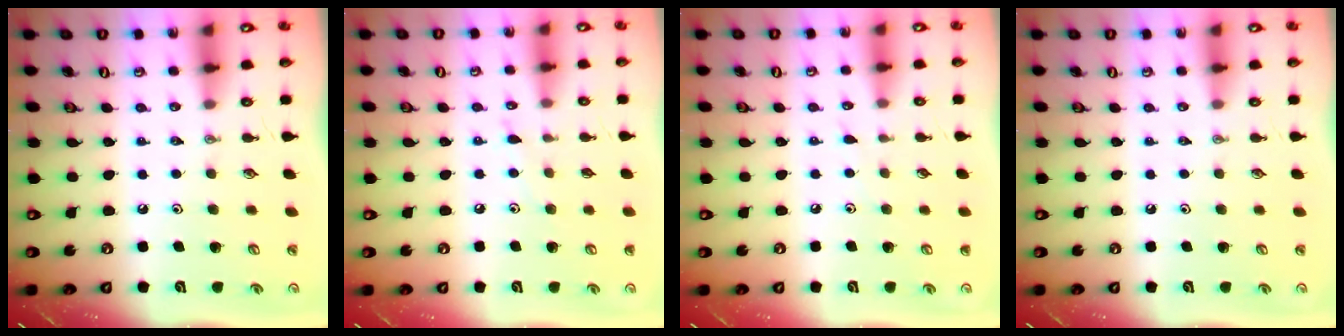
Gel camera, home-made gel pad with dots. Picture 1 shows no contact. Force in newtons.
{"total": 6.3, "press": 6.2, "slide": 0.6}
{"total": 2.9, "press": 2.9, "slide": 0.4}
{"total": 0.0}